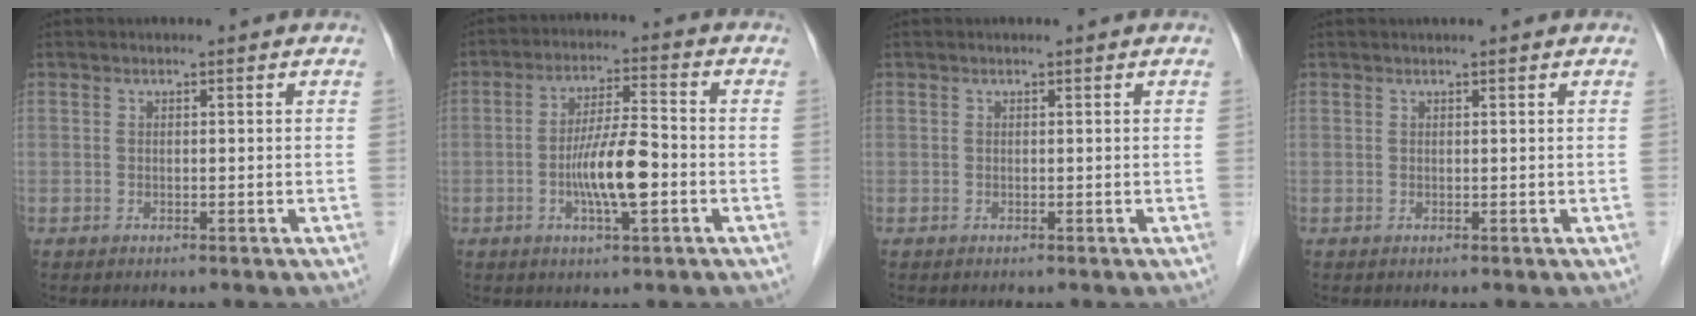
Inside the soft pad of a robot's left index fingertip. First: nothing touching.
{"total": 8.1, "force": [-2.2, 1.1, 7.7], "torque": [-0.150, -0.001, -0.043]}
{"total": 0.0}
{"total": 1.5, "force": [1.2, 0.1, 0.8], "torque": [-0.008, 0.021, 0.018]}